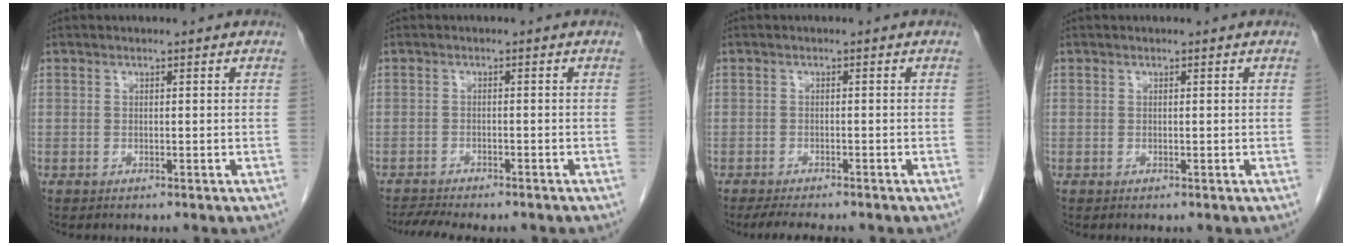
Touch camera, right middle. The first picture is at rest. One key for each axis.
{"total": 5.7, "fx": -5.3, "fy": 0.8, "fz": 2.2, "tx": -0.030, "ty": -0.005, "tz": -0.078}
{"total": 5.4, "fx": -4.6, "fy": 1.0, "fz": 2.6, "tx": -0.038, "ty": -0.010, "tz": -0.067}
{"total": 0.0}